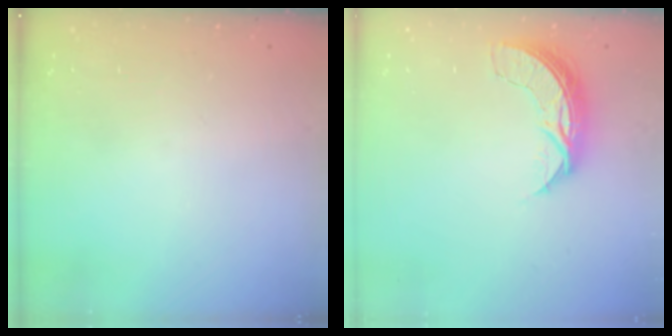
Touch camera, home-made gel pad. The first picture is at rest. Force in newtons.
{"total": 7.2, "press": 7.2, "slide": 0.5}